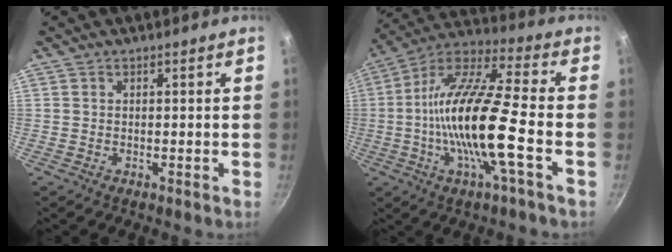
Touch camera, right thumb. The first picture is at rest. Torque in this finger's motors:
{"motor_torque": [0.56, 1.41, 2.49, -0.27, 0.89]}